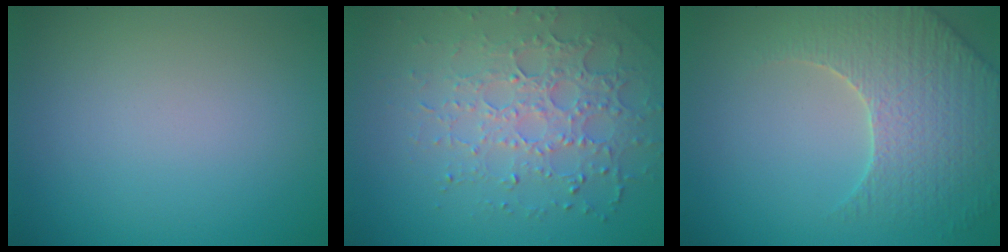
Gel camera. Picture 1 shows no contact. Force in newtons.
{"total": 4.6, "press": 4.0, "slide": 2.2}
{"total": 4.9, "press": 4.7, "slide": 1.1}